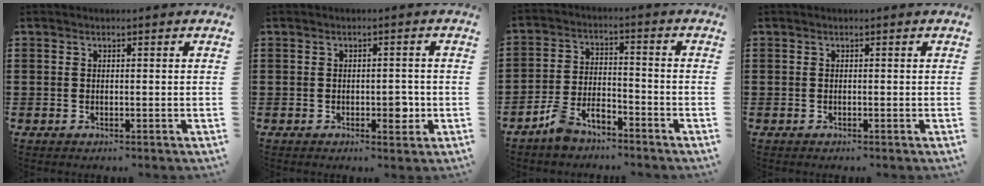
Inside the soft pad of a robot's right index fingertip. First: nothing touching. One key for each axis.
{"total": 3.1, "fx": -0.8, "fy": 1.5, "fz": 2.6, "tx": -0.036, "ty": -0.001, "tz": -0.015}
{"total": 5.5, "fx": -4.7, "fy": 1.8, "fz": 2.2, "tx": -0.058, "ty": 0.009, "tz": -0.096}
{"total": 0.0}